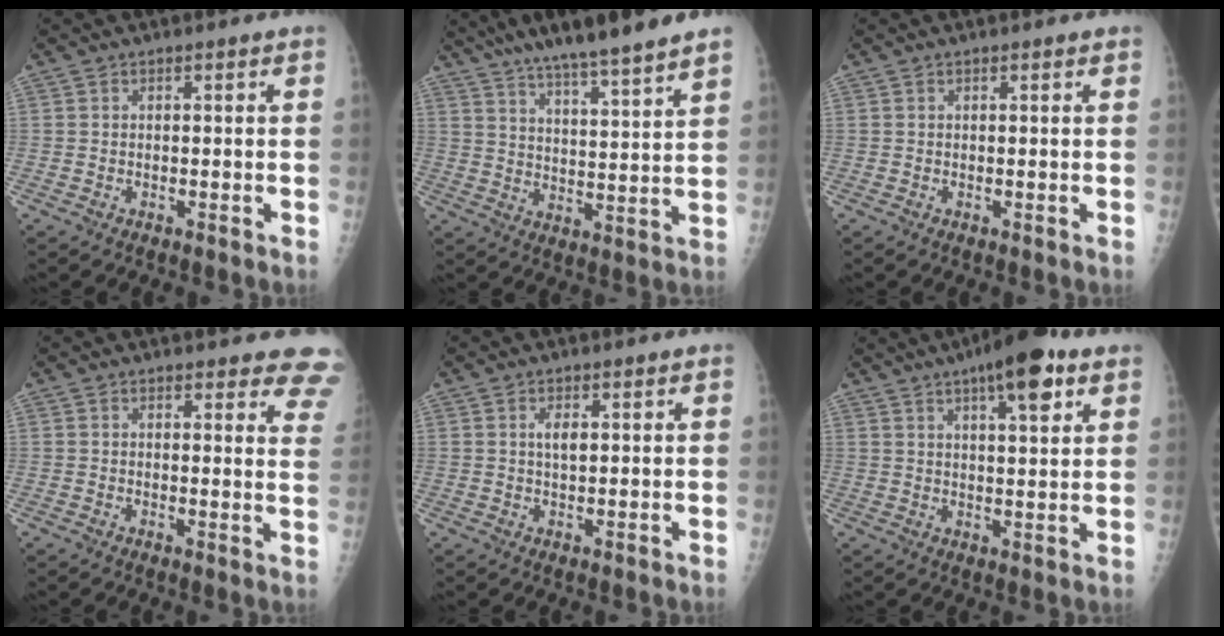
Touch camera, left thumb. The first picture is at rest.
{"total": 16.5, "force": [13.3, 1.2, 9.6], "torque": [-0.140, -0.044, 0.209]}
{"total": 0.6, "force": [0.5, 0.1, 0.4], "torque": [-0.005, 0.000, 0.005]}
{"total": 10.4, "force": [9.4, 3.0, 3.4], "torque": [0.013, -0.045, 0.074]}
{"total": 2.4, "force": [0.8, 1.1, 2.0], "torque": [-0.032, -0.004, 0.014]}
{"total": 11.6, "force": [6.4, 3.4, 9.0], "torque": [-0.115, -0.017, 0.091]}